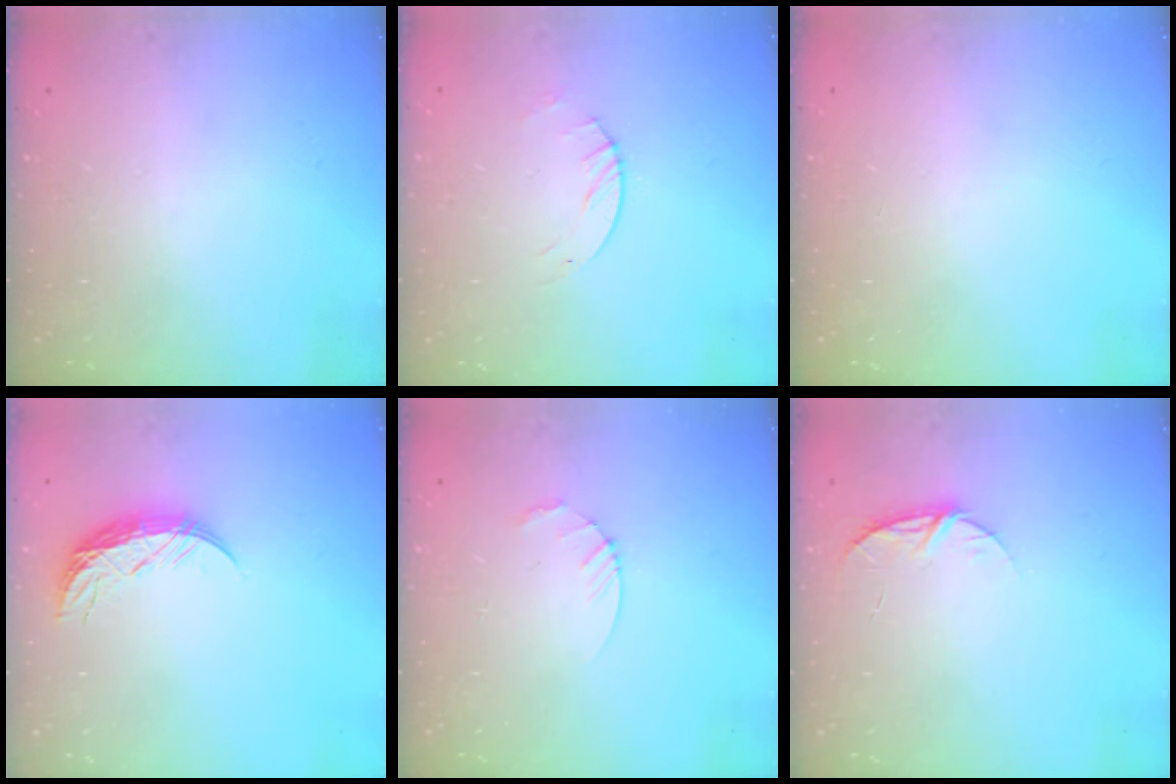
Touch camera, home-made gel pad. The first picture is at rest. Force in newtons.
{"total": 2.8, "press": 2.8, "slide": 0.4}
{"total": 0.0}
{"total": 8.2, "press": 8.2, "slide": 0.8}
{"total": 3.7, "press": 3.7, "slide": 0.5}
{"total": 6.1, "press": 6.1, "slide": 0.7}